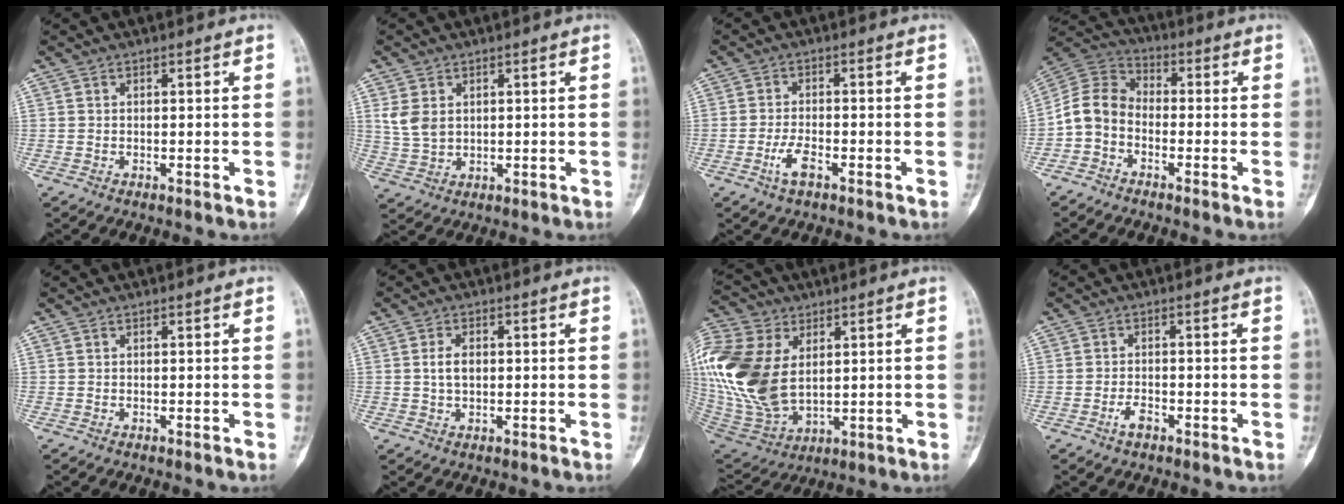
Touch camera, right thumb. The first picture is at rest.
{"total": 5.2, "force": [1.6, 3.9, 3.1], "torque": [-0.055, -0.004, 0.044]}
{"total": 4.0, "force": [-2.0, 1.6, 3.0], "torque": [-0.064, 0.010, -0.037]}
{"total": 8.0, "force": [-2.6, 6.1, 4.5], "torque": [-0.079, 0.042, -0.069]}
{"total": 0.0}
{"total": 3.5, "force": [0.3, 2.2, 2.8], "torque": [-0.049, 0.004, 0.007]}
{"total": 23.2, "force": [5.0, 15.1, 16.9], "torque": [-0.386, -0.020, 0.106]}
{"total": 2.4, "force": [-1.4, 1.2, 1.5], "torque": [-0.030, 0.008, -0.027]}